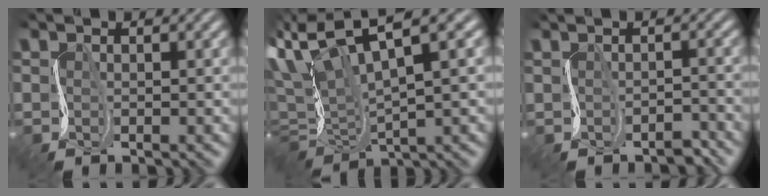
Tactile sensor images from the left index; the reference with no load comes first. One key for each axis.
{"total": 9.9, "fx": 2.7, "fy": 3.4, "fz": 9.0, "tx": -0.206, "ty": 0.010, "tz": 0.057}
{"total": 1.9, "fx": -1.3, "fy": 0.8, "fz": 1.1, "tx": -0.014, "ty": -0.005, "tz": -0.021}